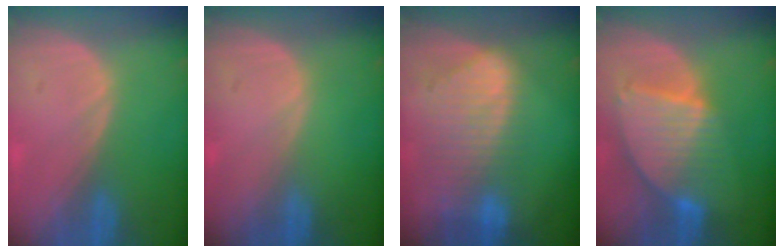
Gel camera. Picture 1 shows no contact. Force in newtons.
{"total": 0.0}
{"total": 9.3, "press": 8.1, "slide": 4.4}
{"total": 8.6, "press": 7.4, "slide": 4.3}